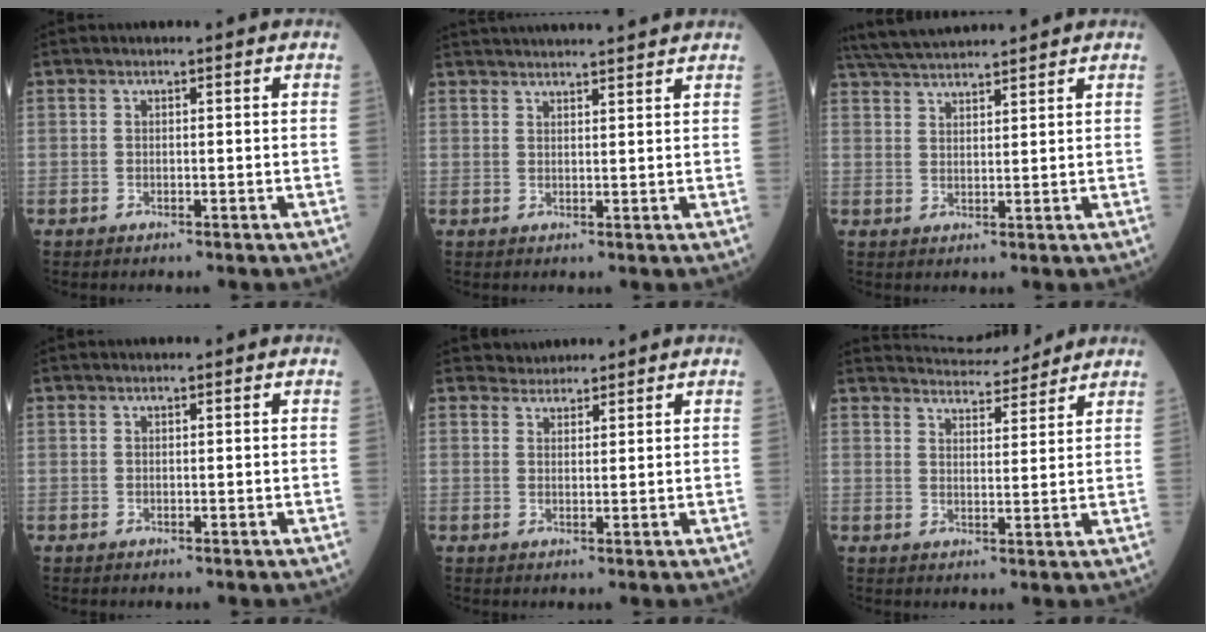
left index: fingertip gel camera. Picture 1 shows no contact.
{"total": 12.0, "force": [11.4, -0.1, 3.8], "torque": [-0.063, 0.025, 0.154]}
{"total": 9.1, "force": [8.5, 0.4, 3.0], "torque": [-0.062, 0.035, 0.147]}
{"total": 0.5, "force": [0.5, 0.0, 0.2], "torque": [-0.004, 0.015, 0.011]}
{"total": 2.3, "force": [2.2, 0.6, -0.4], "torque": [0.003, 0.014, 0.040]}
{"total": 9.8, "force": [9.5, 1.2, 1.9], "torque": [-0.029, 0.013, 0.133]}